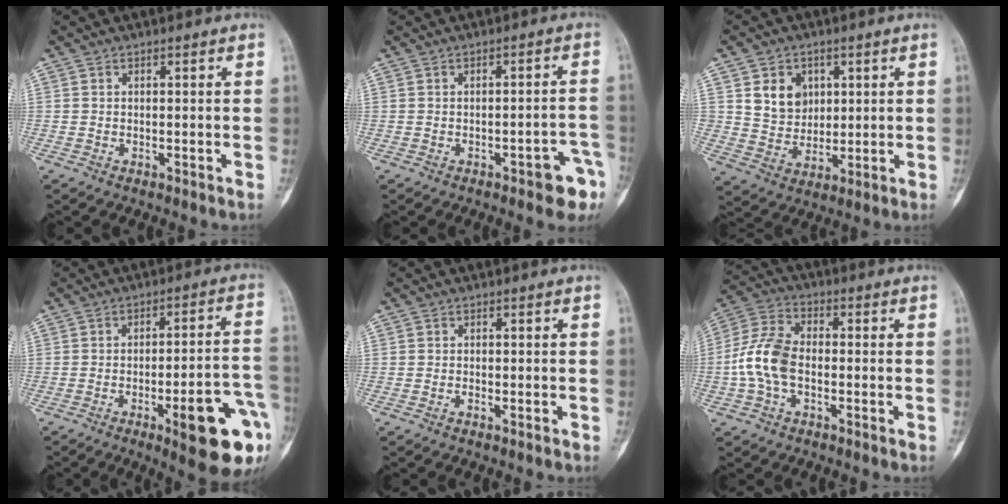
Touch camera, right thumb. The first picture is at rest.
{"total": 6.5, "force": [-3.4, 2.3, 5.1], "torque": [-0.046, 0.026, -0.036]}
{"total": 8.4, "force": [2.9, 6.9, 3.9], "torque": [-0.033, -0.016, 0.059]}
{"total": 17.0, "force": [-7.0, 3.9, 15.0], "torque": [-0.150, 0.031, -0.082]}
{"total": 0.5, "force": [-0.3, 0.2, 0.4], "torque": [-0.010, 0.004, -0.007]}
{"total": 10.2, "force": [-1.8, 6.5, 7.7], "torque": [-0.158, 0.030, -0.045]}